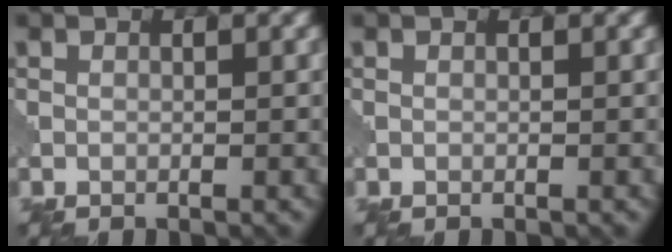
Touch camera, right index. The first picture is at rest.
{"total": 0.0}